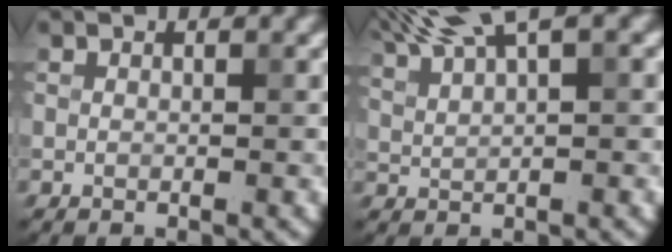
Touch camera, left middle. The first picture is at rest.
{"total": 6.3, "force": [4.6, 1.4, 4.0], "torque": [-0.076, 0.020, 0.069]}